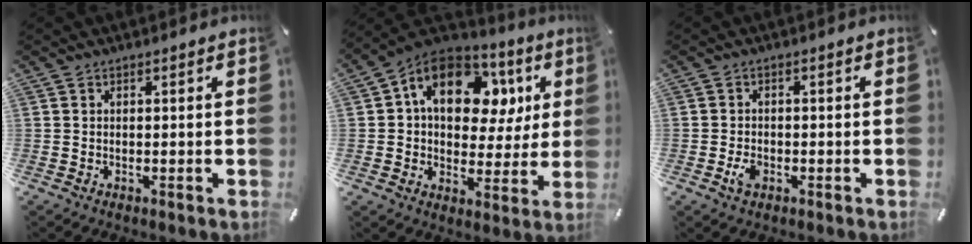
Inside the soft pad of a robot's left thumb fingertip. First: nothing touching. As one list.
[{"total": 16.0, "force": [6.2, 10.8, 10.0], "torque": [-0.157, -0.022, 0.110]}, {"total": 2.8, "force": [-1.1, 1.9, 1.7], "torque": [-0.038, 0.002, -0.020]}]